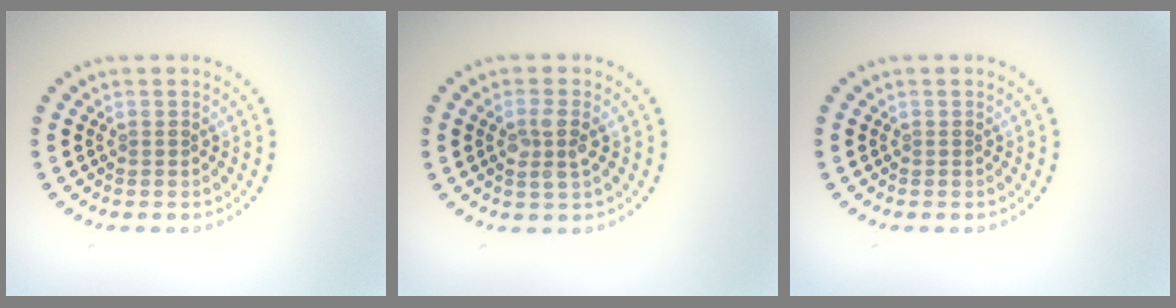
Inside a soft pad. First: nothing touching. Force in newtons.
{"total": 2.4, "press": 2.2, "slide": 0.9}
{"total": 0.0}